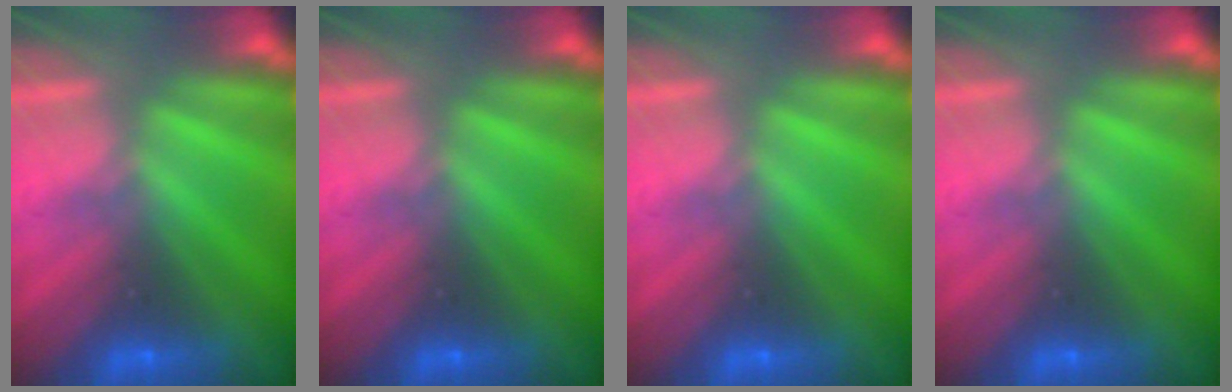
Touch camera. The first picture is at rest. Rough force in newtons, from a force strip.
{"total": 0.0}
{"total": 0.0}
{"total": 0.0}